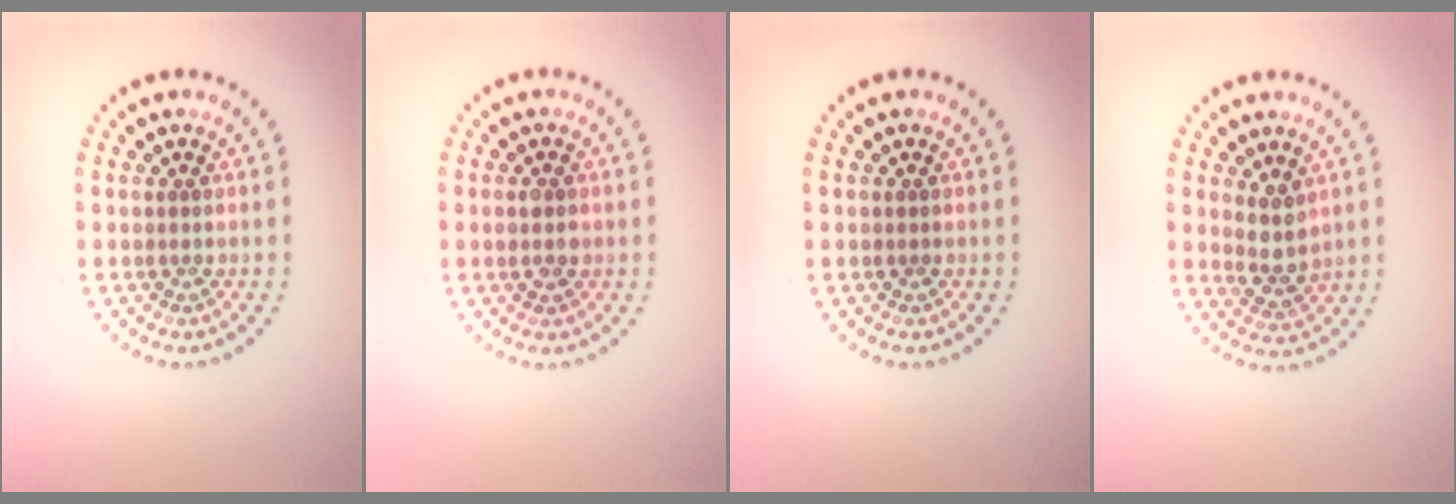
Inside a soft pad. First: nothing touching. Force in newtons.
{"total": 1.3, "press": 1.3, "slide": 0.1}
{"total": 0.0}
{"total": 2.3, "press": 1.9, "slide": 1.2}